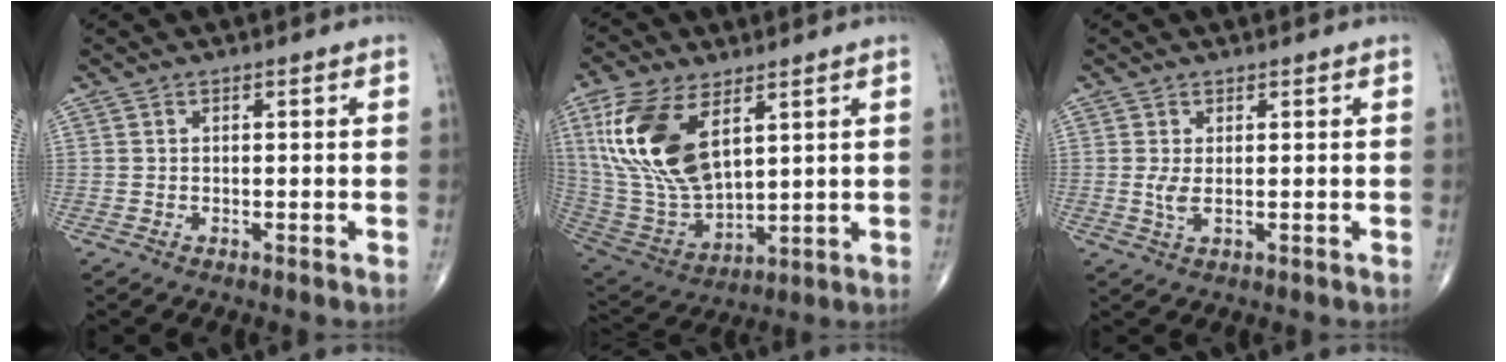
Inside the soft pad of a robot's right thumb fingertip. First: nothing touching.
{"total": 19.1, "force": [7.4, 9.8, 14.7], "torque": [-0.292, -0.029, 0.153]}
{"total": 2.2, "force": [0.2, 0.7, 2.1], "torque": [-0.051, -0.006, 0.007]}